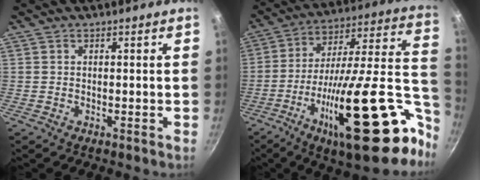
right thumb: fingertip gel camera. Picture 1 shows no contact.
{"total": 34.3, "force": [-13.1, 11.1, 29.7], "torque": [-0.401, 0.052, -0.203]}